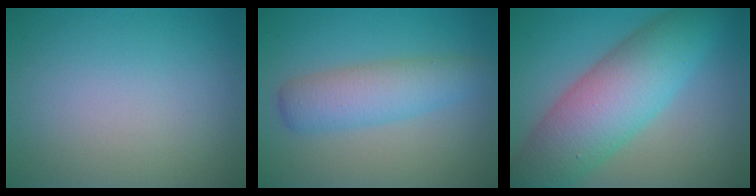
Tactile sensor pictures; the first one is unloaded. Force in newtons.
{"total": 4.2, "press": 4.2, "slide": 0.1}
{"total": 9.6, "press": 9.6, "slide": 0.1}